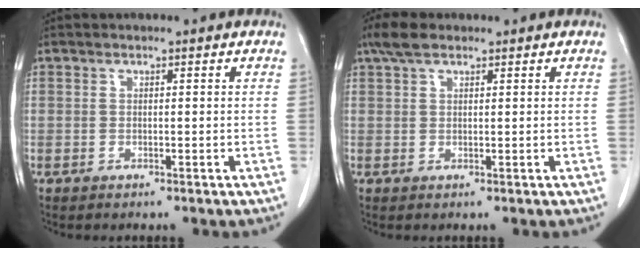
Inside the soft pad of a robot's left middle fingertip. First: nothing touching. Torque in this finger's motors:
{"motor_torque": [0.79, -0.65, 0.05, 0.01]}